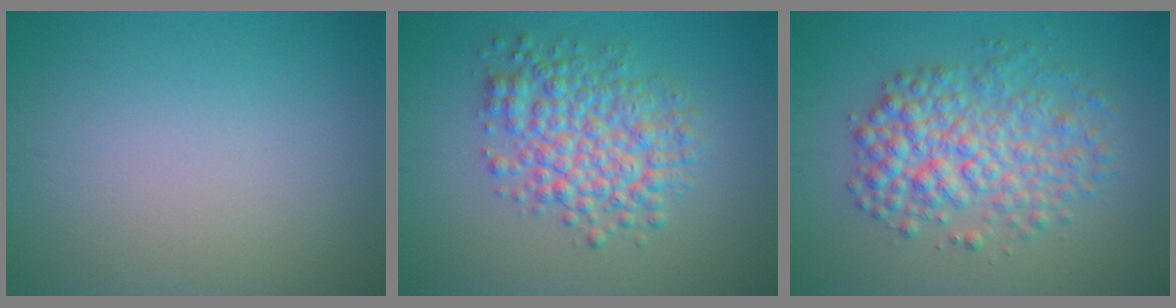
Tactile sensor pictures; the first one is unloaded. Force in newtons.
{"total": 5.6, "press": 5.6, "slide": 0.1}
{"total": 5.6, "press": 5.6, "slide": 0.1}